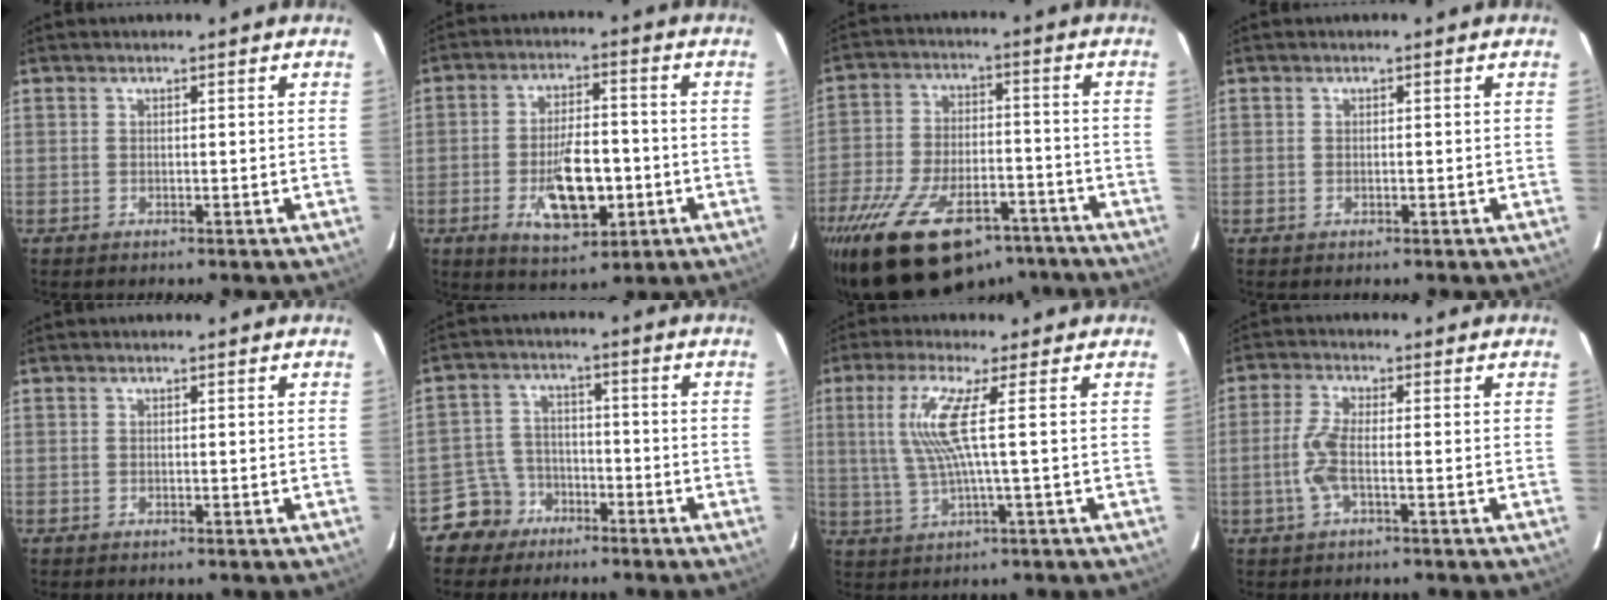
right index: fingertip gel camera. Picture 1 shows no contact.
{"total": 11.8, "force": [-3.5, 5.2, 10.0], "torque": [-0.185, 0.001, -0.048]}
{"total": 25.5, "force": [-17.5, 11.3, 14.7], "torque": [-0.288, -0.025, -0.268]}
{"total": 0.6, "force": [-0.2, 0.3, 0.5], "torque": [-0.010, 0.002, -0.003]}
{"total": 0.0}
{"total": 6.5, "force": [-4.4, 4.8, 0.0], "torque": [-0.017, 0.028, -0.080]}
{"total": 7.9, "force": [1.3, -1.2, 7.7], "torque": [-0.153, -0.004, 0.036]}
{"total": 5.1, "force": [-1.5, 0.9, 4.8], "torque": [-0.110, 0.001, -0.030]}